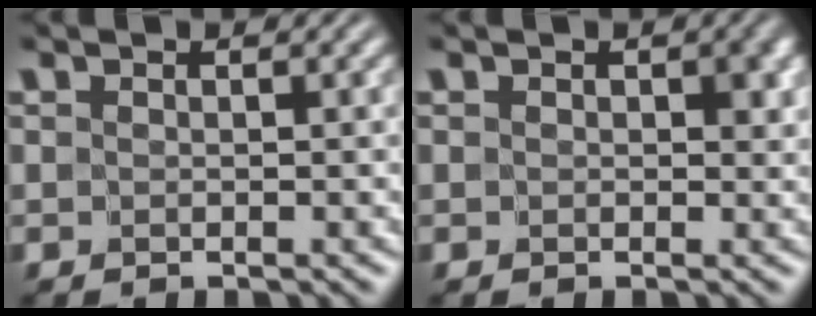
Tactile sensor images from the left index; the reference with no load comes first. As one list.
[{"total": 1.9, "force": [0.4, 1.2, 1.4], "torque": [-0.014, -0.002, 0.006]}]